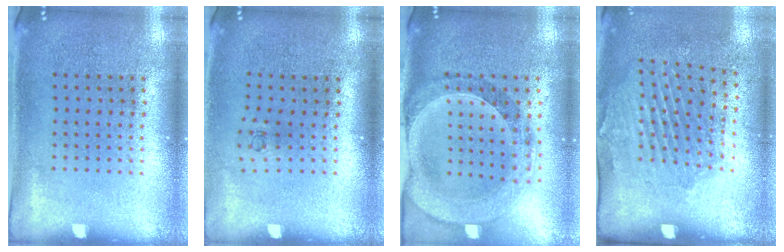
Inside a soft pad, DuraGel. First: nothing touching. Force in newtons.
{"total": 0.6, "press": 0.2, "slide": 0.5}
{"total": 1.5, "press": 1.4, "slide": 0.4}
{"total": 1.9, "press": 1.2, "slide": 1.5}